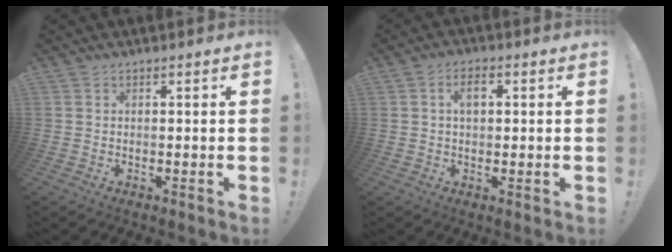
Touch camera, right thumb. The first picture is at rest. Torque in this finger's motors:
{"motor_torque": [0.45, 0.54, 0.08, 0.03, 0.01]}